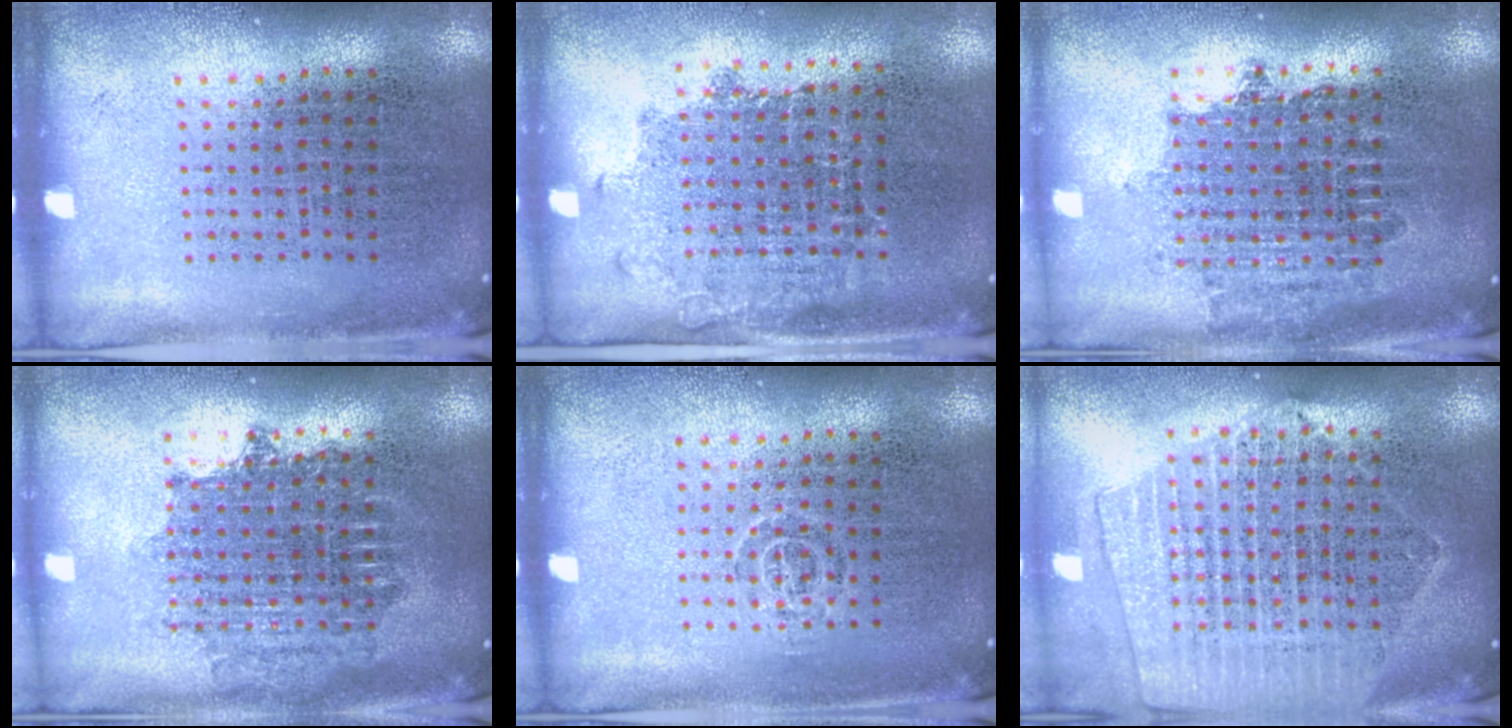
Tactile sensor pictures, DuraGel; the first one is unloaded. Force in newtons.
{"total": 1.1, "press": 0.9, "slide": 0.6}
{"total": 1.8, "press": 1.4, "slide": 1.1}
{"total": 1.7, "press": 1.4, "slide": 1.0}
{"total": 0.7, "press": 0.5, "slide": 0.6}
{"total": 2.0, "press": 1.9, "slide": 0.8}